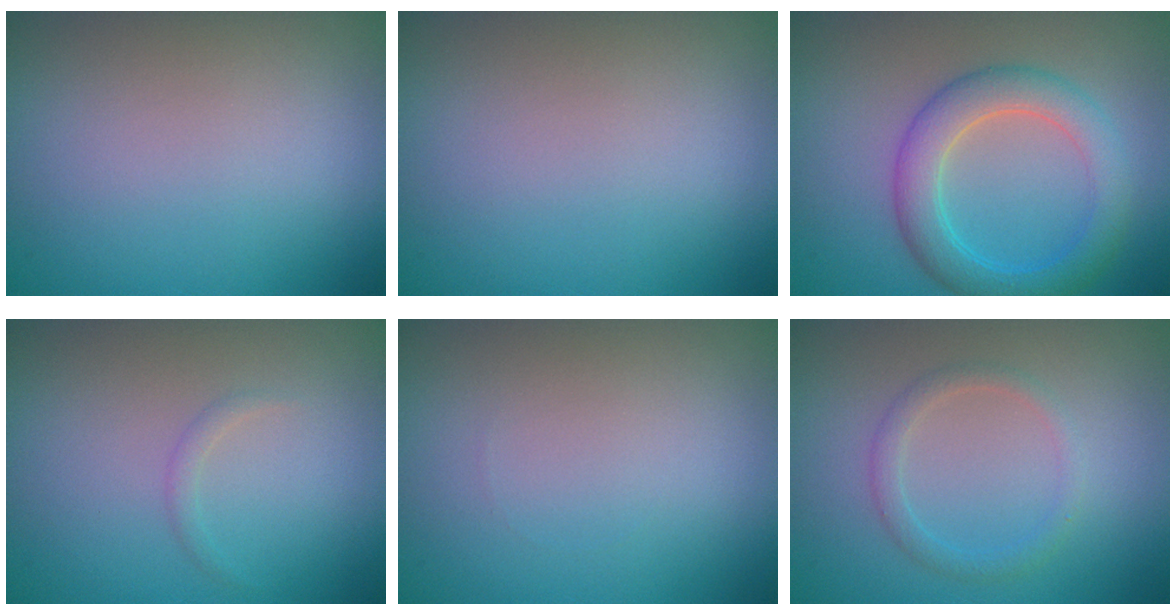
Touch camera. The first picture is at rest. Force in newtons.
{"total": 0.0}
{"total": 4.7, "press": 4.7, "slide": 0.1}
{"total": 0.7, "press": 0.7, "slide": 0.0}
{"total": 0.0}
{"total": 1.6, "press": 1.6, "slide": 0.0}